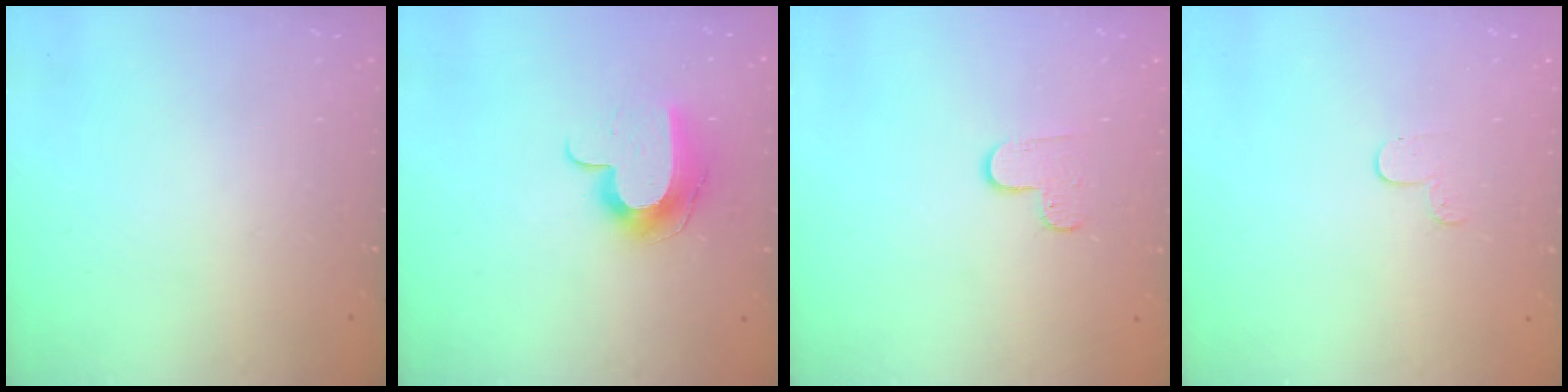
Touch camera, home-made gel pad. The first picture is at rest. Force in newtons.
{"total": 11.5, "press": 11.4, "slide": 0.9}
{"total": 5.8, "press": 5.8, "slide": 0.6}
{"total": 3.0, "press": 3.0, "slide": 0.3}